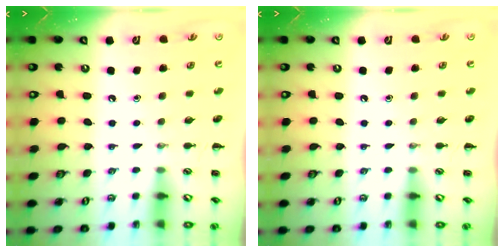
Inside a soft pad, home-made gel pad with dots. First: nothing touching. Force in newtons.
{"total": 0.0}